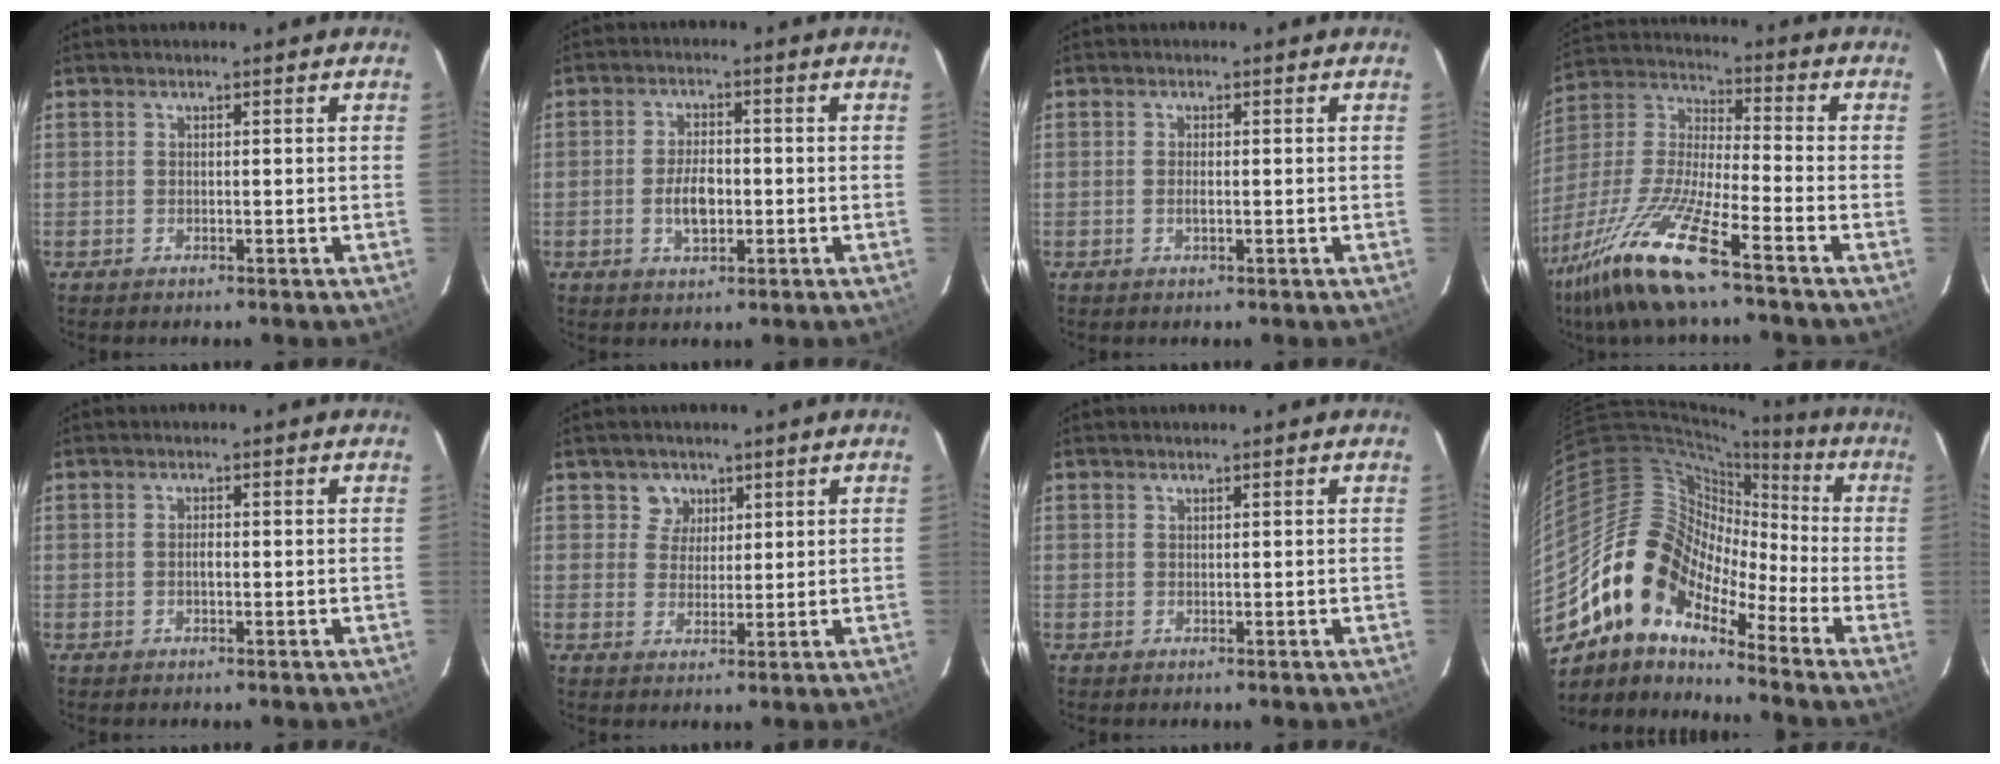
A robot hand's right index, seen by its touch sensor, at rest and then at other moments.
{"total": 5.6, "force": [-1.2, 3.0, 4.5], "torque": [-0.089, 0.003, -0.018]}
{"total": 1.3, "force": [-0.2, 0.5, 1.2], "torque": [-0.023, 0.001, -0.005]}
{"total": 18.1, "force": [-12.4, 2.0, 13.1], "torque": [-0.283, -0.024, -0.244]}
{"total": 1.8, "force": [-0.4, 0.6, 1.7], "torque": [-0.032, 0.004, -0.010]}
{"total": 3.8, "force": [1.9, 3.2, 0.1], "torque": [0.013, 0.011, 0.031]}
{"total": 0.0}
{"total": 14.2, "force": [-9.7, 7.7, 7.0], "torque": [-0.119, 0.017, -0.206]}